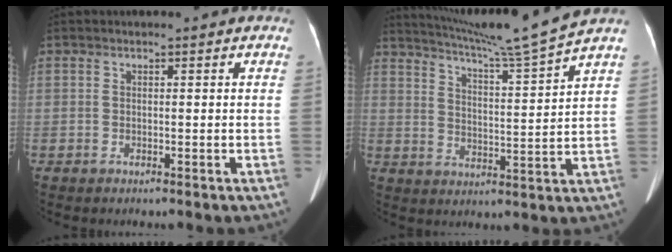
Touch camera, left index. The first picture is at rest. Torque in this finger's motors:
{"motor_torque": [0.03, -1.28, 0.01, 0.05]}